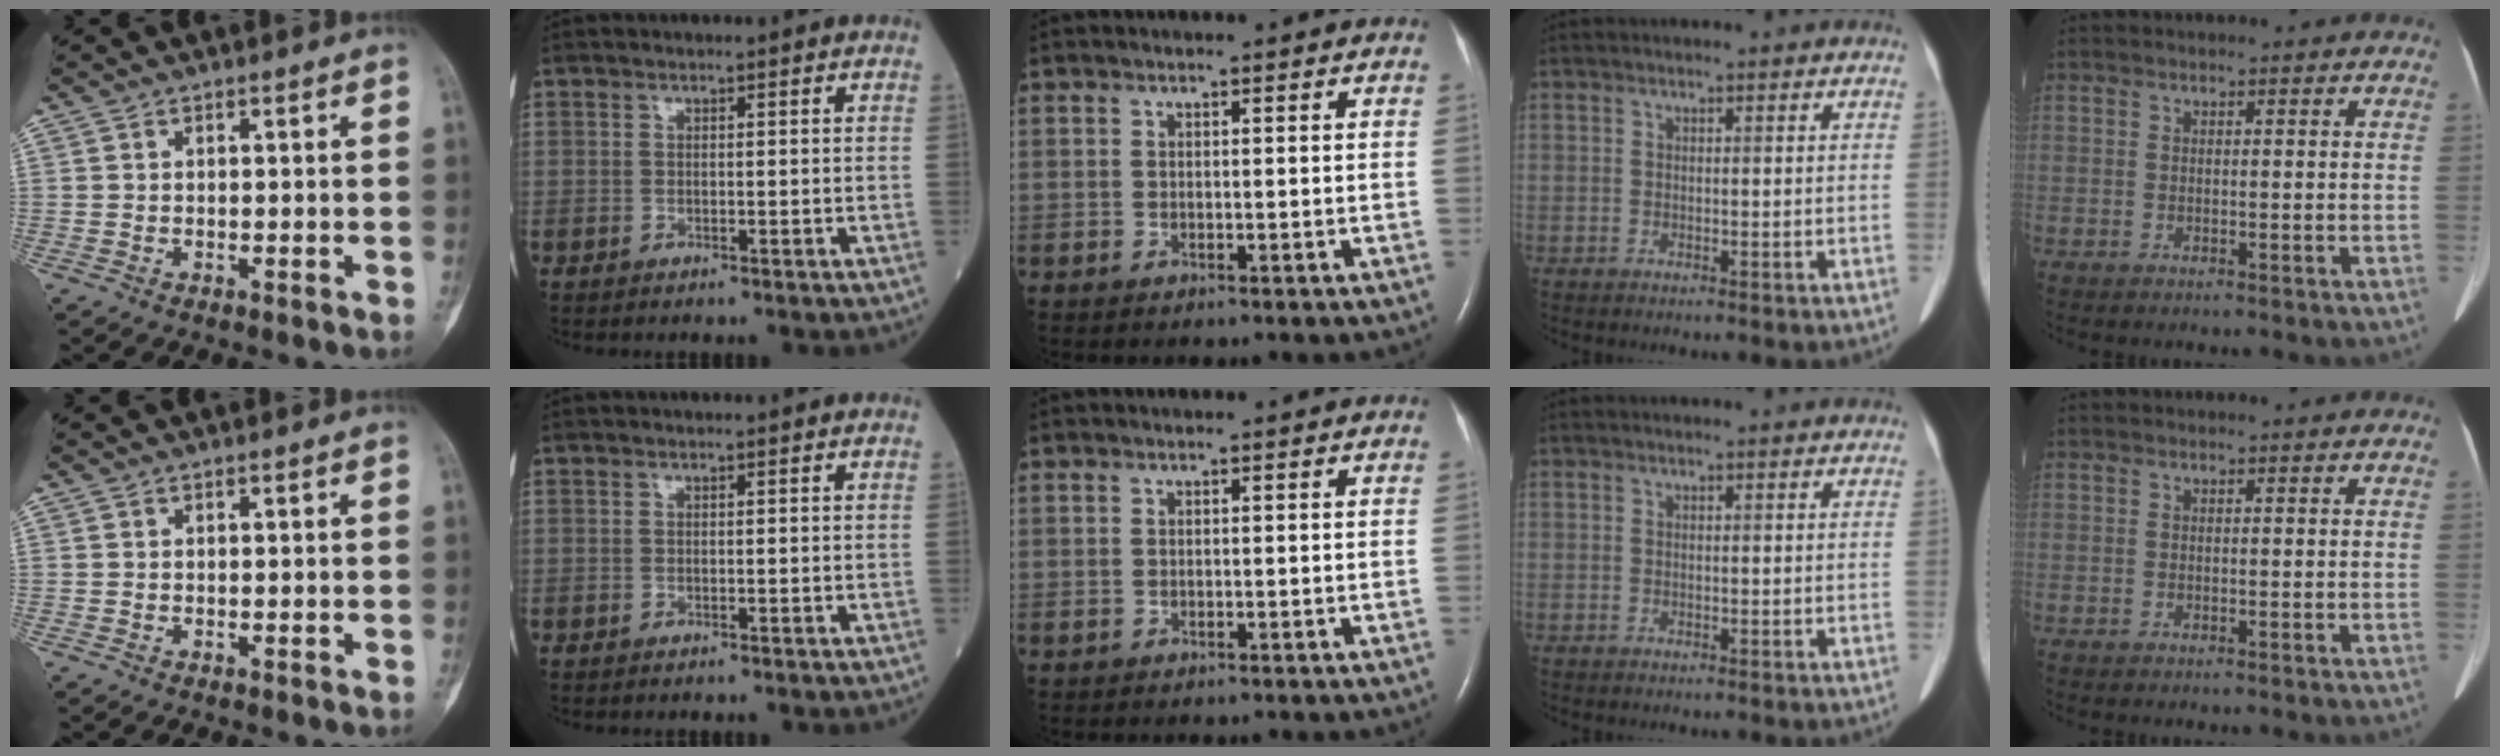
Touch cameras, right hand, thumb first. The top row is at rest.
{}